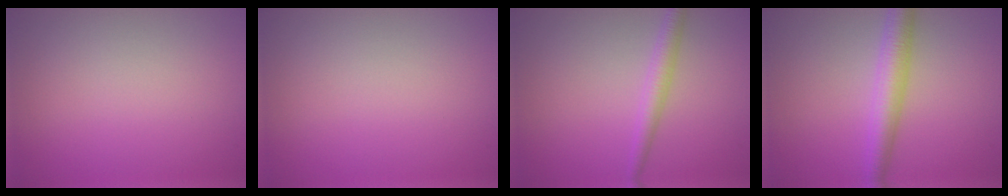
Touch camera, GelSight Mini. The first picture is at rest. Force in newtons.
{"total": 0.0}
{"total": 2.1, "press": 2.1, "slide": 0.1}
{"total": 3.9, "press": 3.9, "slide": 0.2}